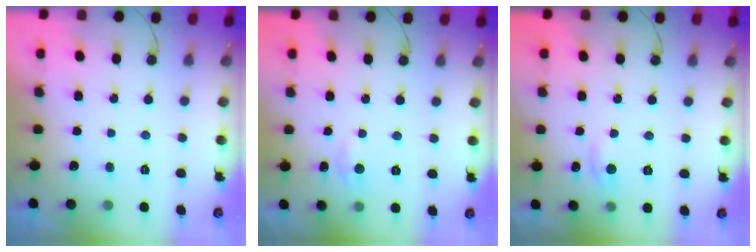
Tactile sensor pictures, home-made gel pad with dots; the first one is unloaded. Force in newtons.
{"total": 2.3, "press": 2.3, "slide": 0.3}
{"total": 3.1, "press": 3.1, "slide": 0.4}